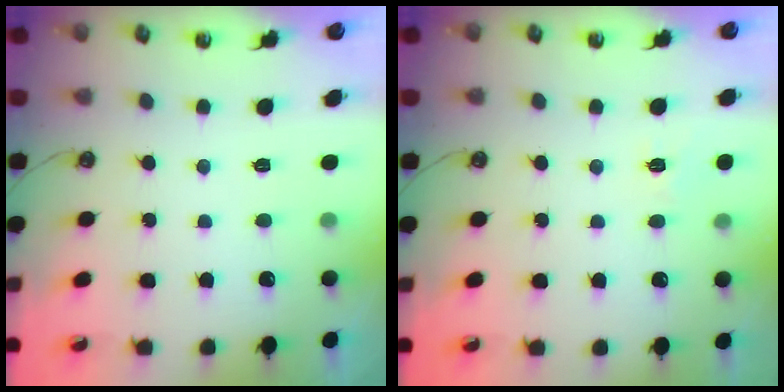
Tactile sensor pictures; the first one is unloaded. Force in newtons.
{"total": 7.1, "press": 7.1, "slide": 0.7}